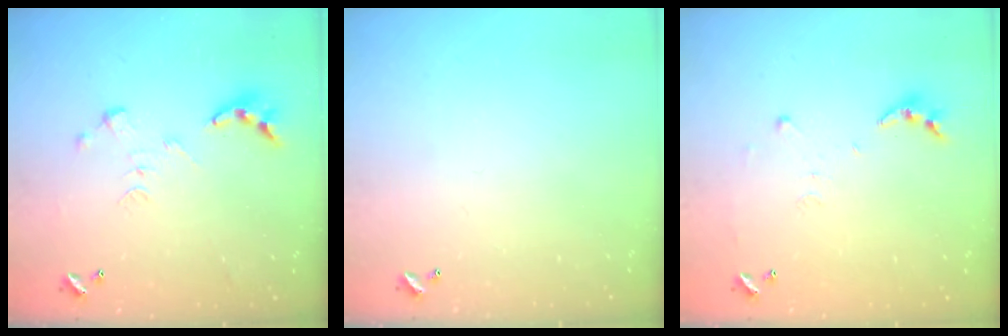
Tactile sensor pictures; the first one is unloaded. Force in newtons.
{"total": 0.0}
{"total": 5.8, "press": 5.8, "slide": 0.6}